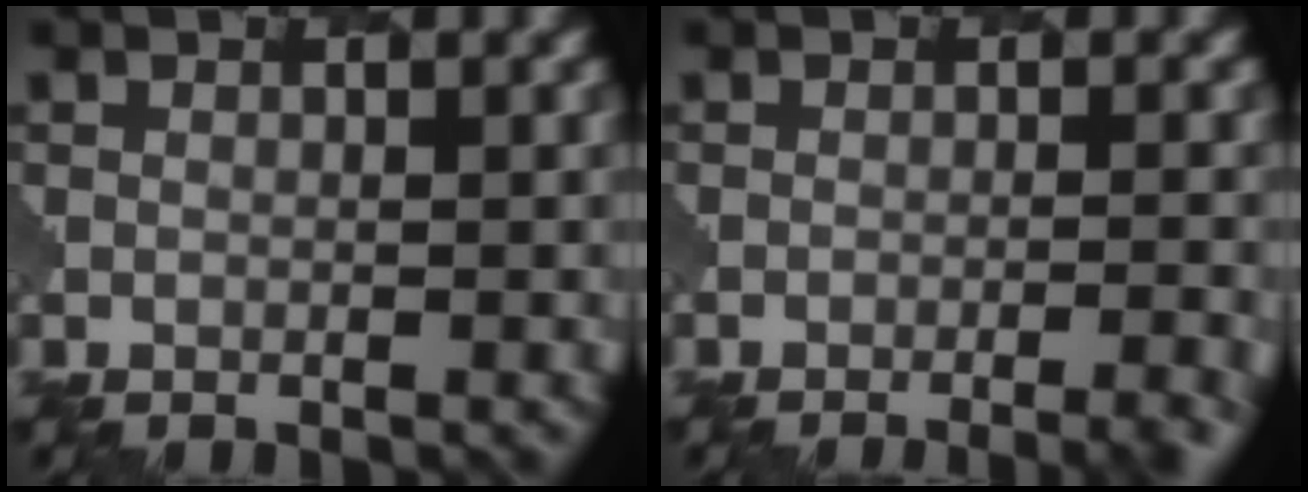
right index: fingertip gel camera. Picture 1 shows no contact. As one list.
[{"total": 4.4, "force": [-2.8, 1.4, 3.1], "torque": [-0.020, 0.008, -0.032]}]